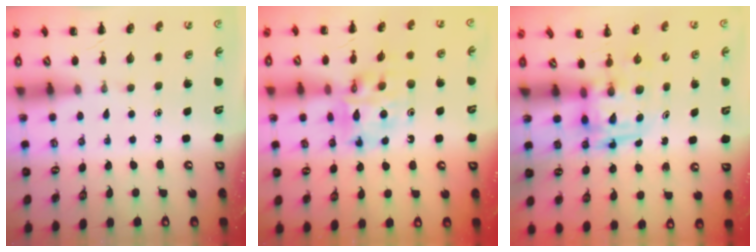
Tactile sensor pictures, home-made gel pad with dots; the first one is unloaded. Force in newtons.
{"total": 11.3, "press": 11.0, "slide": 2.7}
{"total": 3.9, "press": 3.8, "slide": 0.7}